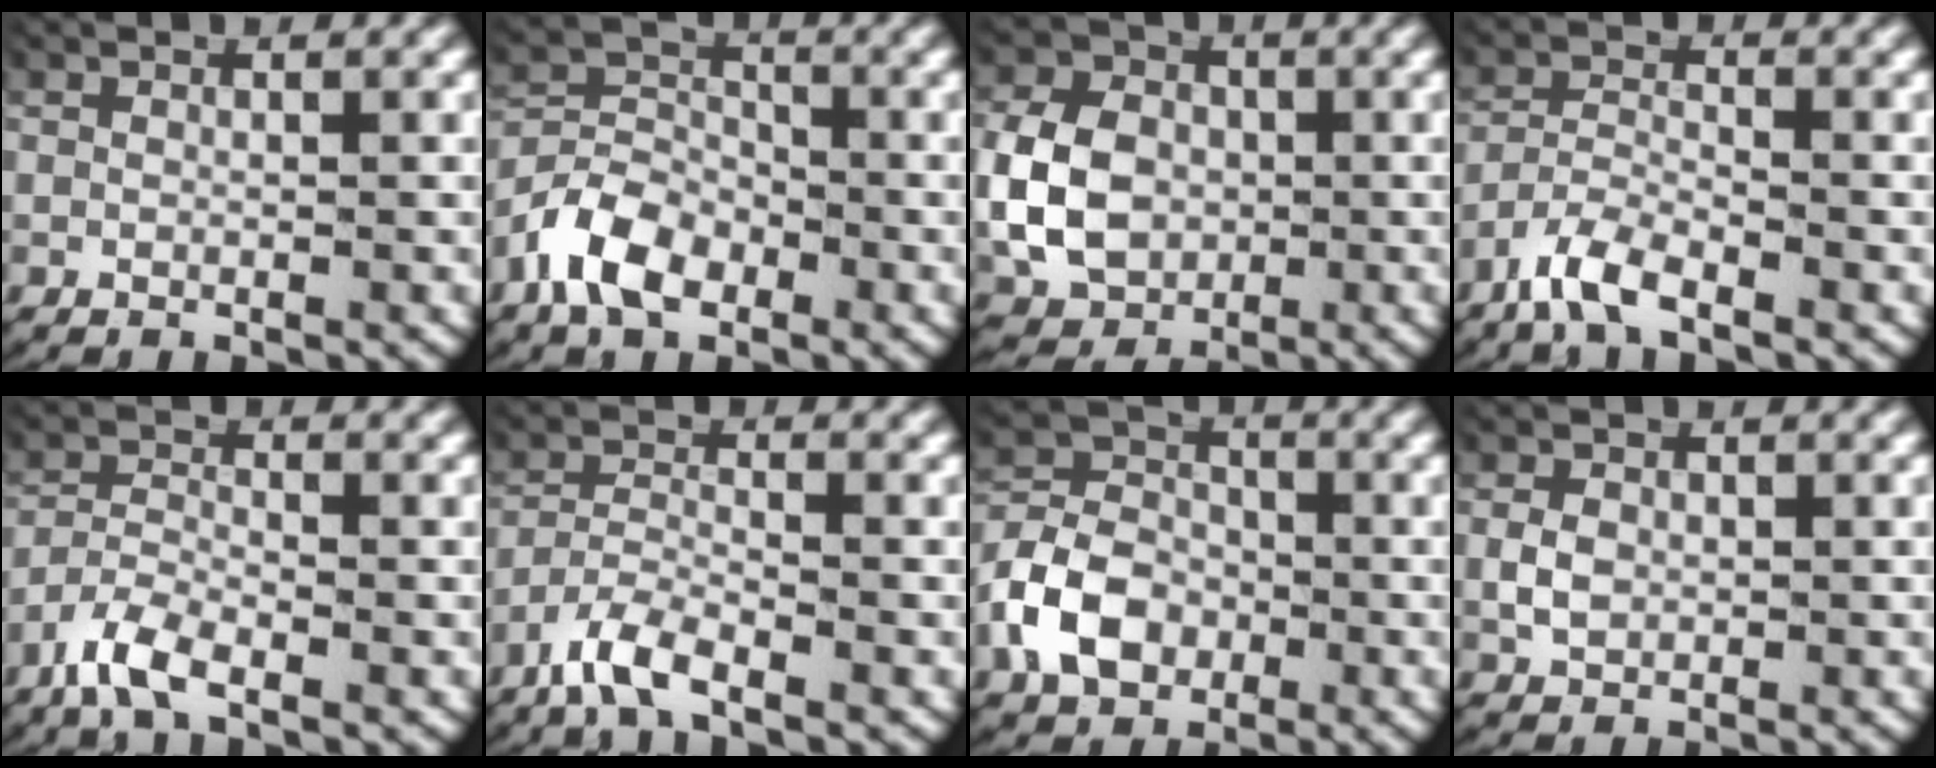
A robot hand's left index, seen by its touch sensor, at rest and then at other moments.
{"total": 6.6, "force": [-3.0, 4.8, 3.4], "torque": [-0.067, -0.017, -0.052]}
{"total": 8.2, "force": [-0.8, 6.9, 4.5], "torque": [-0.093, -0.021, -0.006]}
{"total": 3.9, "force": [-2.8, 1.6, 2.2], "torque": [-0.057, -0.011, -0.049]}
{"total": 3.8, "force": [-2.5, 1.7, 2.3], "torque": [-0.062, -0.012, -0.044]}
{"total": 3.9, "force": [-2.7, 1.5, 2.3], "torque": [-0.060, -0.012, -0.048]}
{"total": 7.6, "force": [-2.1, 6.4, 3.5], "torque": [-0.077, -0.014, -0.040]}
{"total": 1.9, "force": [-0.1, 1.5, 1.1], "torque": [-0.028, -0.008, 0.005]}